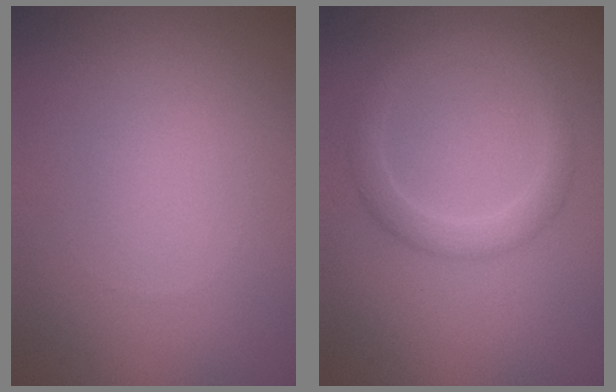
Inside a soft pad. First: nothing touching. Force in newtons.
{"total": 2.4, "press": 2.4, "slide": 0.1}